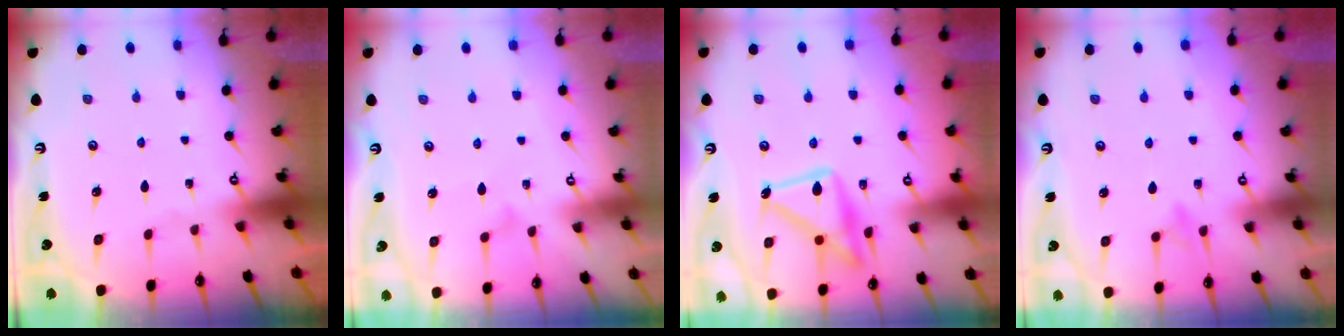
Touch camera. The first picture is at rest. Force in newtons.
{"total": 6.2, "press": 6.2, "slide": 0.3}
{"total": 17.3, "press": 17.2, "slide": 1.2}
{"total": 7.7, "press": 7.7, "slide": 0.7}